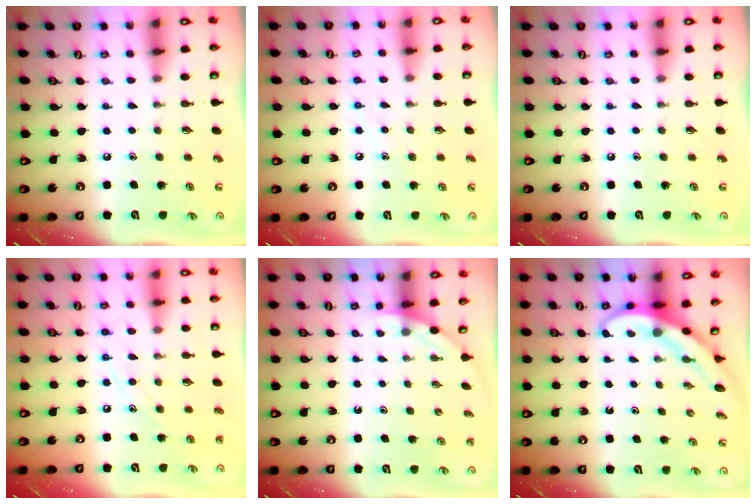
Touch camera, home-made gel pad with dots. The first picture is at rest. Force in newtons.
{"total": 5.9, "press": 5.9, "slide": 0.8}
{"total": 0.0}
{"total": 8.5, "press": 8.5, "slide": 0.7}
{"total": 1.7, "press": 1.7, "slide": 0.0}
{"total": 4.0, "press": 3.9, "slide": 0.6}